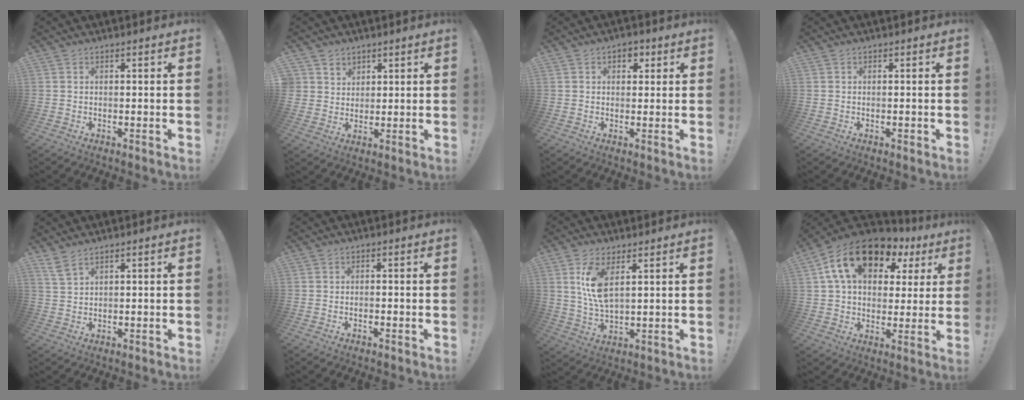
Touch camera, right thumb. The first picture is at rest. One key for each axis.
{"total": 4.5, "fx": 2.9, "fy": 3.4, "fz": 0.0, "tx": 0.000, "ty": -0.024, "tz": 0.055}
{"total": 3.4, "fx": 1.2, "fy": 2.7, "fz": 1.8, "tx": -0.012, "ty": -0.001, "tz": 0.016}
{"total": 0.6, "fx": -0.3, "fy": 0.5, "fz": 0.2, "tx": 0.002, "ty": 0.000, "tz": -0.006}
{"total": 3.7, "fx": 2.7, "fy": 1.3, "fz": 2.2, "tx": -0.046, "ty": -0.009, "tz": 0.051}
{"total": 0.9, "fx": -0.8, "fy": 0.3, "fz": 0.3, "tx": -0.012, "ty": 0.005, "tz": -0.012}
{"total": 9.0, "fx": 3.9, "fy": 3.7, "fz": 7.2, "tx": -0.136, "ty": -0.021, "tz": 0.065}
{"total": 18.2, "fx": 8.9, "fy": 11.2, "fz": 11.3, "tx": -0.190, "ty": -0.030, "tz": 0.160}